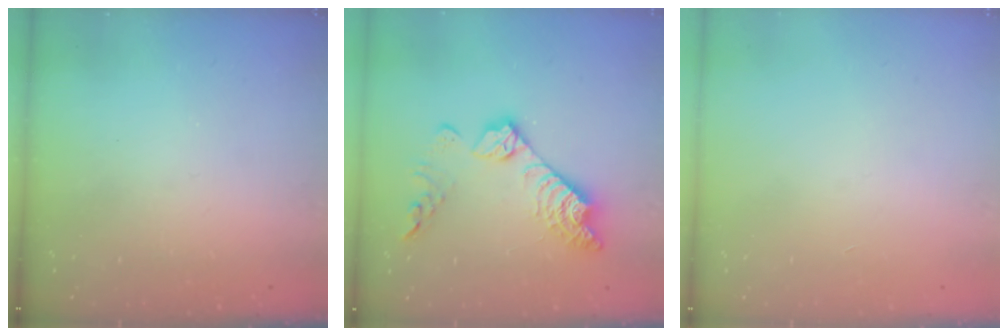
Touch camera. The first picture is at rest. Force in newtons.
{"total": 15.3, "press": 15.3, "slide": 0.8}
{"total": 0.0}